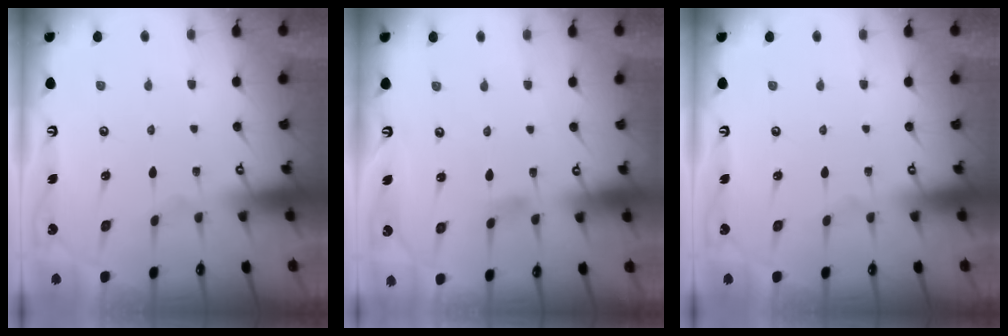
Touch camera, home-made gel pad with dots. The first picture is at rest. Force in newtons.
{"total": 2.8, "press": 2.8, "slide": 0.3}
{"total": 0.0}